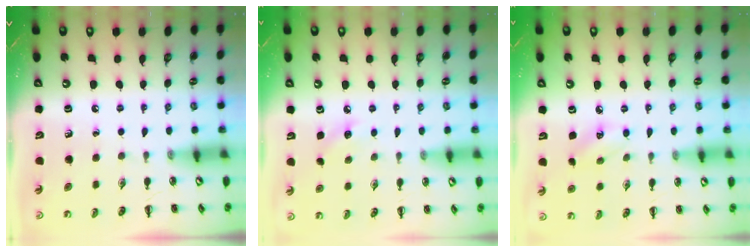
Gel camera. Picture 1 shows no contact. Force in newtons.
{"total": 5.8, "press": 5.6, "slide": 1.4}
{"total": 5.6, "press": 5.4, "slide": 1.4}